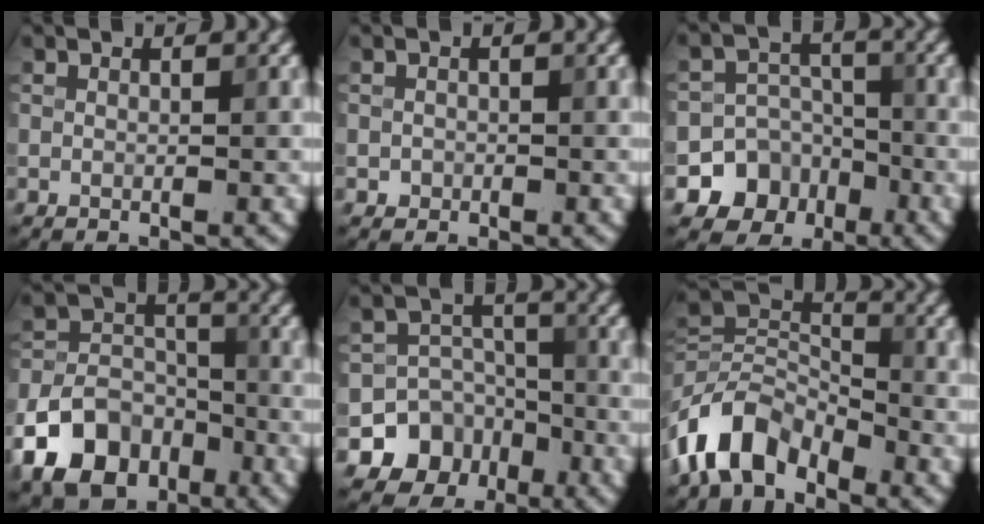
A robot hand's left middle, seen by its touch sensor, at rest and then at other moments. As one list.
[{"total": 0.7, "force": [-0.3, 0.6, 0.1], "torque": [0.004, -0.004, -0.006]}, {"total": 8.1, "force": [-3.9, 6.9, 1.5], "torque": [-0.004, -0.015, -0.090]}, {"total": 8.6, "force": [-4.4, 6.1, 4.2], "torque": [-0.075, -0.005, -0.087]}, {"total": 9.3, "force": [-4.6, 7.9, 1.8], "torque": [-0.014, -0.017, -0.099]}, {"total": 7.0, "force": [-4.4, 3.9, 3.8], "torque": [-0.062, 0.007, -0.099]}]